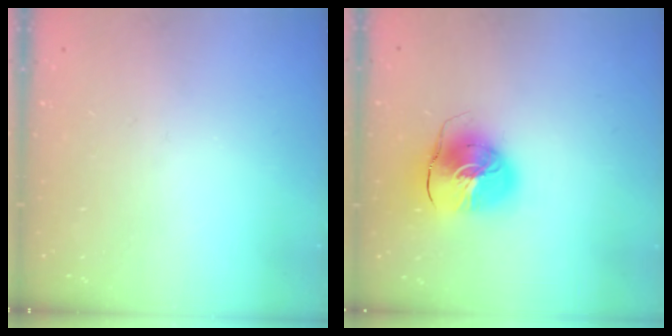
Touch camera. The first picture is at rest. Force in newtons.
{"total": 11.9, "press": 11.7, "slide": 1.8}